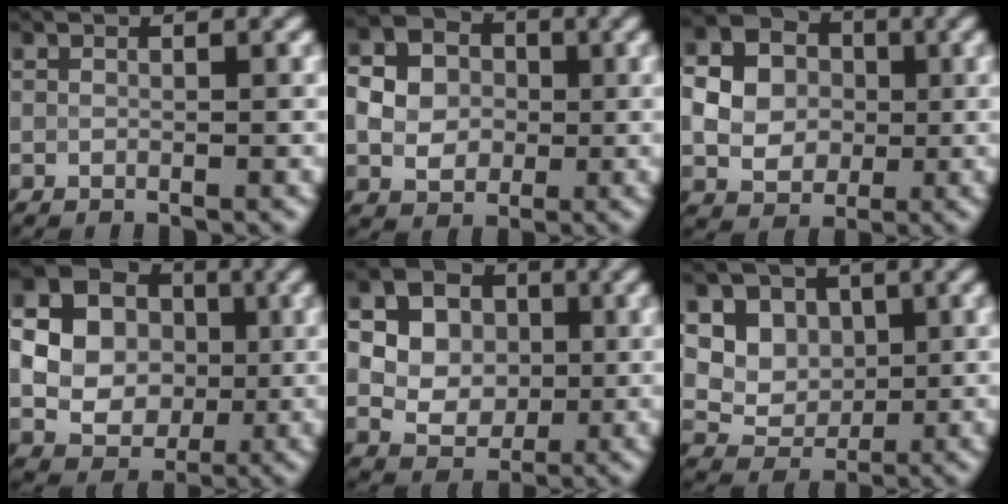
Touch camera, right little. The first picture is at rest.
{"total": 5.2, "force": [-0.1, 4.5, 2.6], "torque": [-0.051, 0.002, -0.010]}
{"total": 6.8, "force": [0.1, 5.9, 3.3], "torque": [-0.065, 0.004, -0.004]}
{"total": 11.0, "force": [0.8, 9.7, 5.1], "torque": [-0.115, 0.008, 0.001]}
{"total": 11.9, "force": [2.7, 10.3, 5.4], "torque": [-0.123, 0.040, 0.037]}
{"total": 7.4, "force": [3.3, 5.9, 3.0], "torque": [-0.046, 0.007, 0.056]}